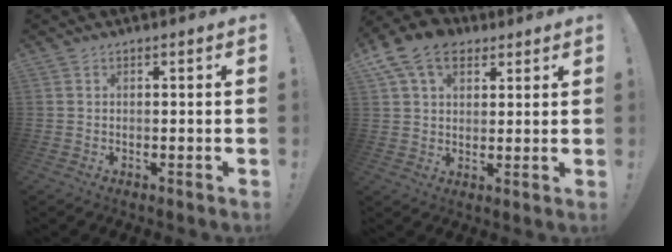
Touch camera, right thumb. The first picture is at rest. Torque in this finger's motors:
{"motor_torque": [0.97, 2.08, 0.29, -0.25, 0.14]}